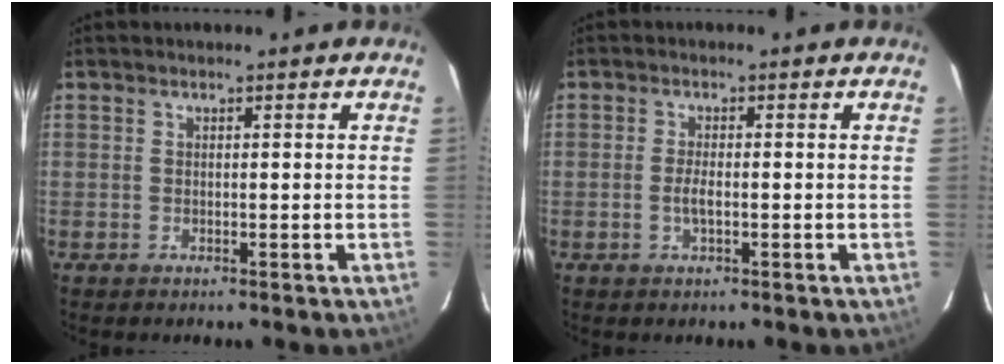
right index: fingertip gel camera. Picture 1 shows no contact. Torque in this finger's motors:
{"motor_torque": [0.35, -0.12, 0.22, 0.06]}